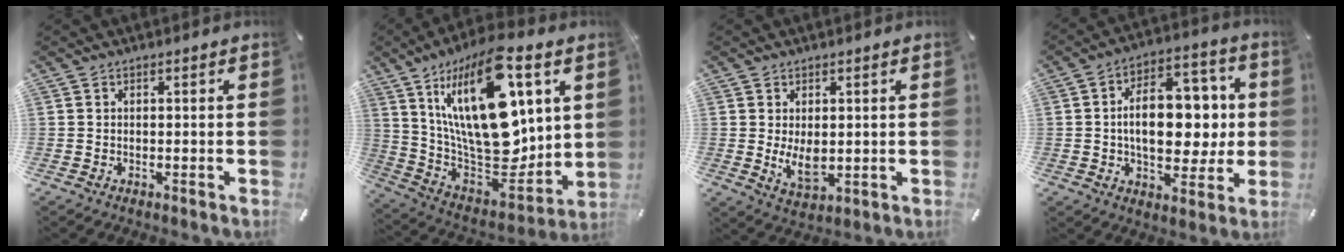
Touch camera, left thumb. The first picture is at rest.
{"total": 29.8, "force": [9.9, 13.1, 24.9], "torque": [-0.483, -0.074, 0.169]}
{"total": 6.0, "force": [0.3, 3.6, 4.8], "torque": [-0.091, -0.008, 0.004]}
{"total": 16.9, "force": [0.7, 10.7, 13.0], "torque": [-0.196, 0.005, 0.012]}